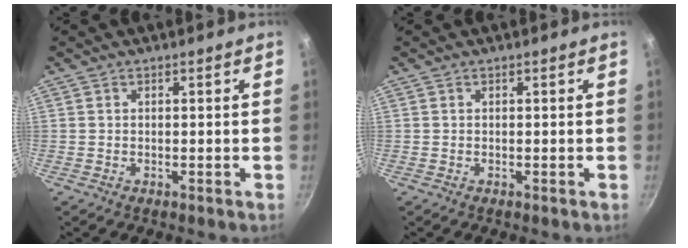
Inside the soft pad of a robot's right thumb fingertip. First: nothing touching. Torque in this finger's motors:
{"motor_torque": [-0.80, -0.18, 0.00, 0.00, 0.00]}